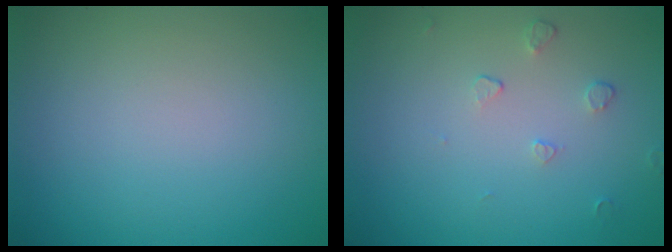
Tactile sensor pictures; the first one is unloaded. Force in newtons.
{"total": 0.9, "press": 0.6, "slide": 0.7}